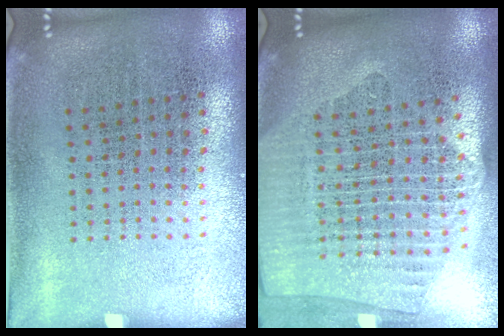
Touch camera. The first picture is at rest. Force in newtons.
{"total": 2.3, "press": 2.1, "slide": 1.1}